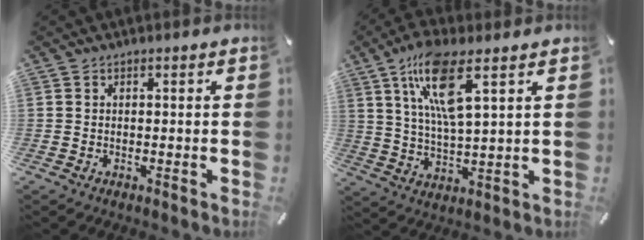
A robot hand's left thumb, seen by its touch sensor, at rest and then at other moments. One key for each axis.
{"total": 12.9, "fx": 6.9, "fy": 3.6, "fz": 10.3, "tx": -0.216, "ty": -0.012, "tz": 0.118}